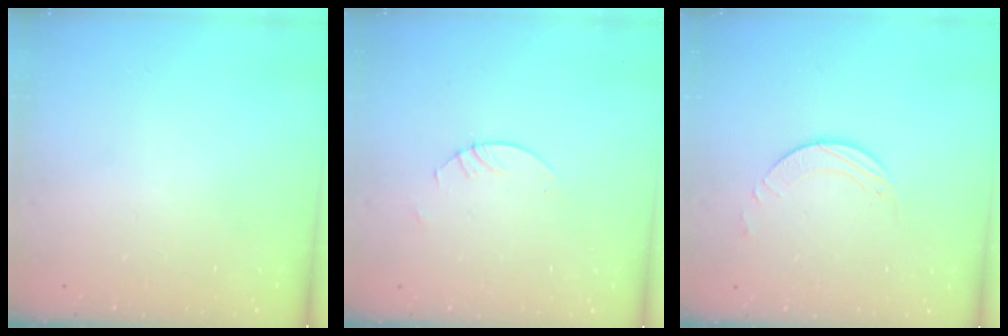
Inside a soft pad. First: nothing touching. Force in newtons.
{"total": 2.7, "press": 2.7, "slide": 0.2}
{"total": 2.5, "press": 2.5, "slide": 0.2}